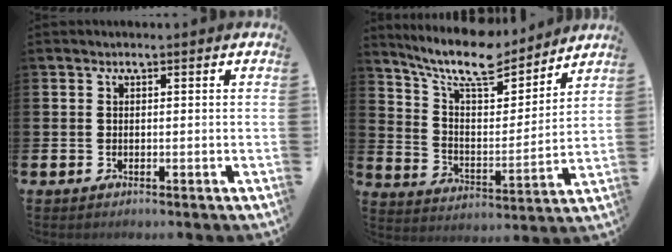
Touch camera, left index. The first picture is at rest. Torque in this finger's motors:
{"motor_torque": [1.10, -1.04, 0.45, 0.21]}